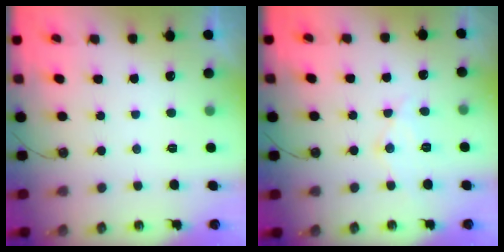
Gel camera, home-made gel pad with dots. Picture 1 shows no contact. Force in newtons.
{"total": 9.7, "press": 9.6, "slide": 0.9}